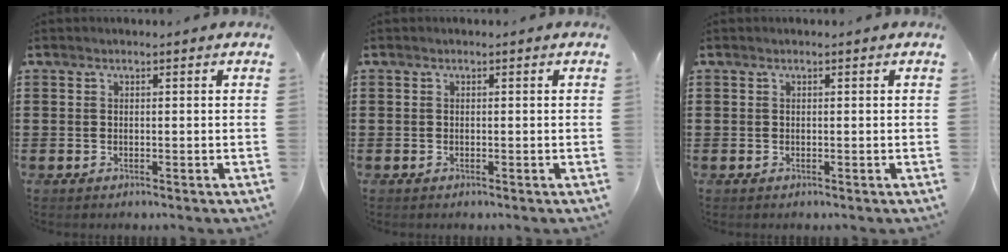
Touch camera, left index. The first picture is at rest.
{"total": 0.0}
{"total": 0.0}